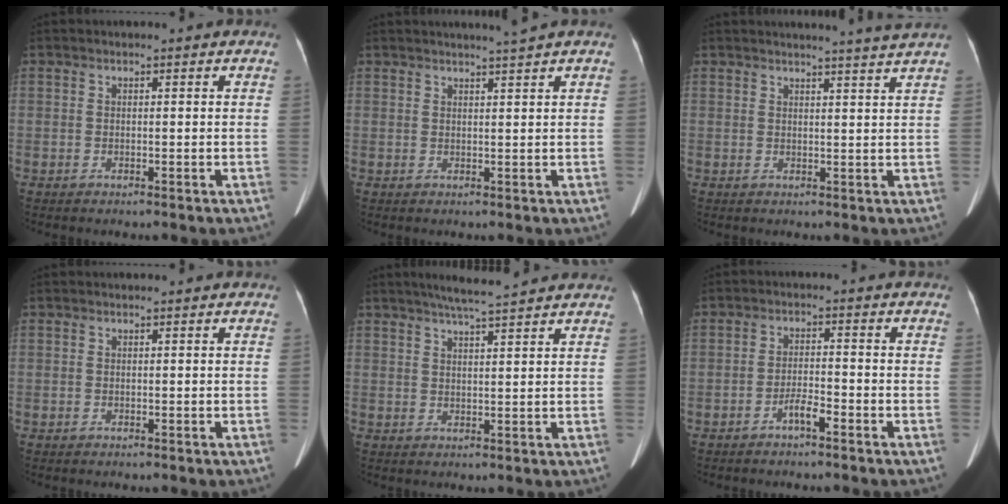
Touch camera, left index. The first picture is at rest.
{"total": 2.5, "force": [2.1, -1.0, 0.9], "torque": [-0.011, -0.005, 0.033]}
{"total": 5.7, "force": [5.1, -1.7, 1.7], "torque": [-0.024, -0.014, 0.053]}
{"total": 0.0}
{"total": 7.6, "force": [6.7, -0.3, 3.7], "torque": [-0.065, 0.023, 0.094]}
{"total": 2.8, "force": [-2.0, 0.3, 1.9], "torque": [-0.037, 0.001, -0.039]}